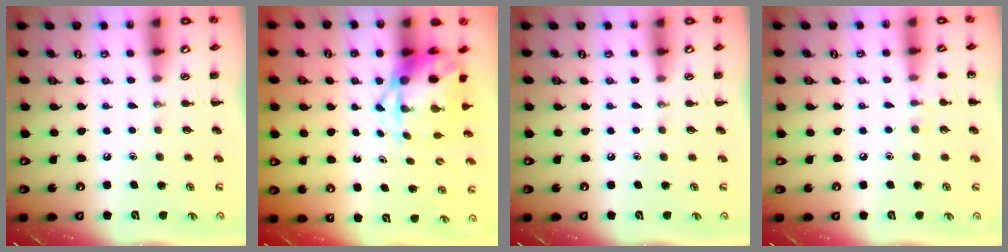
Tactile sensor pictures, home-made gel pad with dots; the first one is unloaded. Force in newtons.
{"total": 7.1, "press": 7.0, "slide": 1.1}
{"total": 0.0}
{"total": 5.5, "press": 5.2, "slide": 1.7}